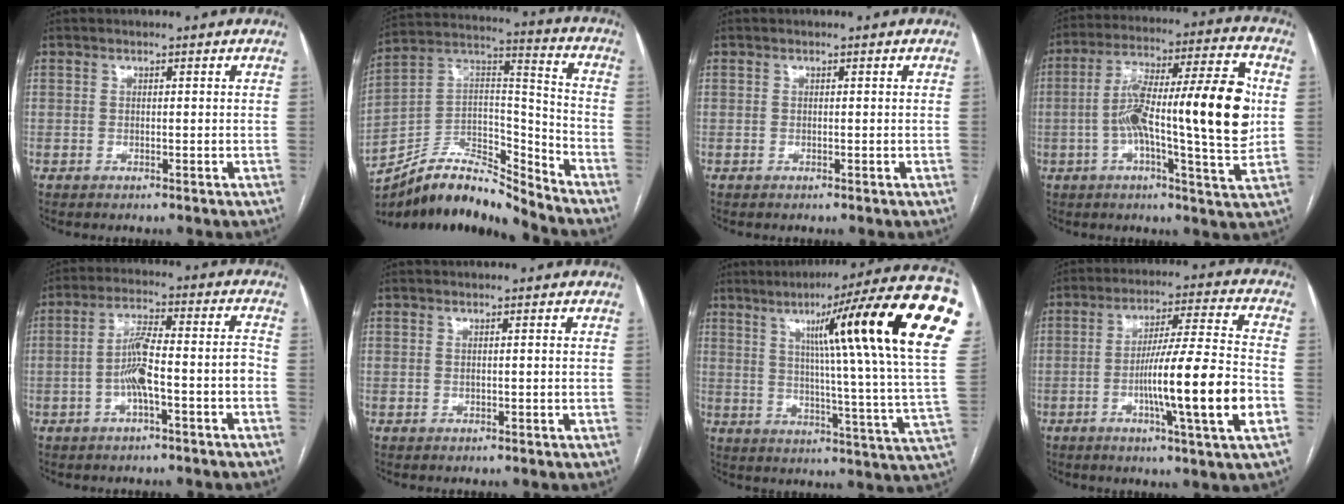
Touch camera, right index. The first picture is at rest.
{"total": 15.1, "force": [-14.5, 2.2, 3.5], "torque": [-0.051, 0.068, -0.260]}
{"total": 0.0}
{"total": 20.7, "force": [-0.1, 2.6, 20.5], "torque": [-0.307, 0.027, -0.008]}
{"total": 8.6, "force": [-2.8, 1.2, 8.0], "torque": [-0.148, 0.033, -0.045]}
{"total": 0.9, "force": [0.0, 0.0, 0.9], "torque": [-0.020, 0.001, 0.003]}
{"total": 28.2, "force": [12.0, -0.1, 25.5], "torque": [-0.273, 0.002, 0.145]}
{"total": 15.5, "force": [-4.1, -0.7, 14.9], "torque": [-0.252, -0.006, -0.072]}